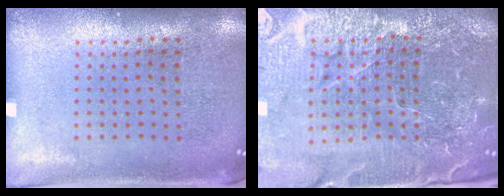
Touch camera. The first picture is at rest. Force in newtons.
{"total": 5.8, "press": 5.3, "slide": 2.4}